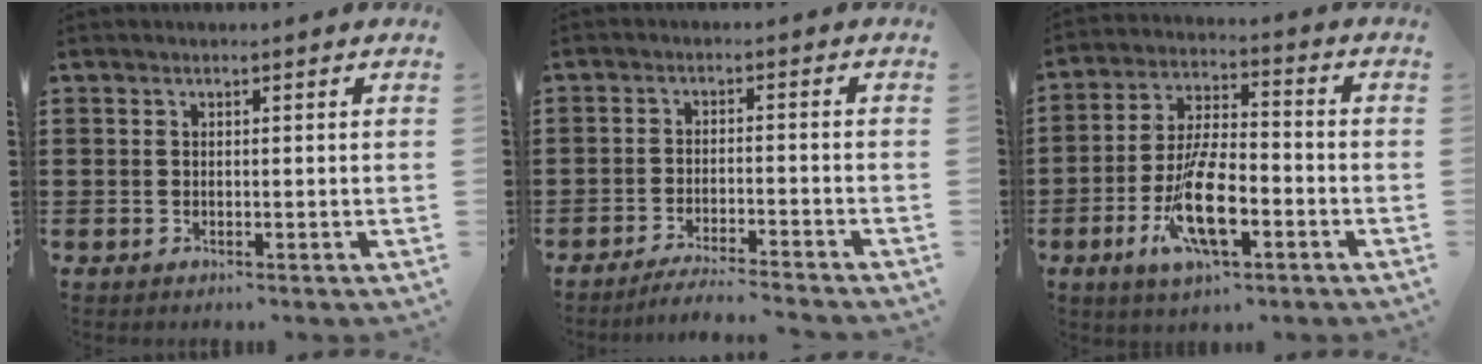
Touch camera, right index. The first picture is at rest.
{"total": 3.7, "force": [-3.6, -0.5, 0.9], "torque": [-0.015, -0.005, -0.072]}
{"total": 11.4, "force": [-4.5, 4.2, 9.7], "torque": [-0.205, -0.003, -0.081]}